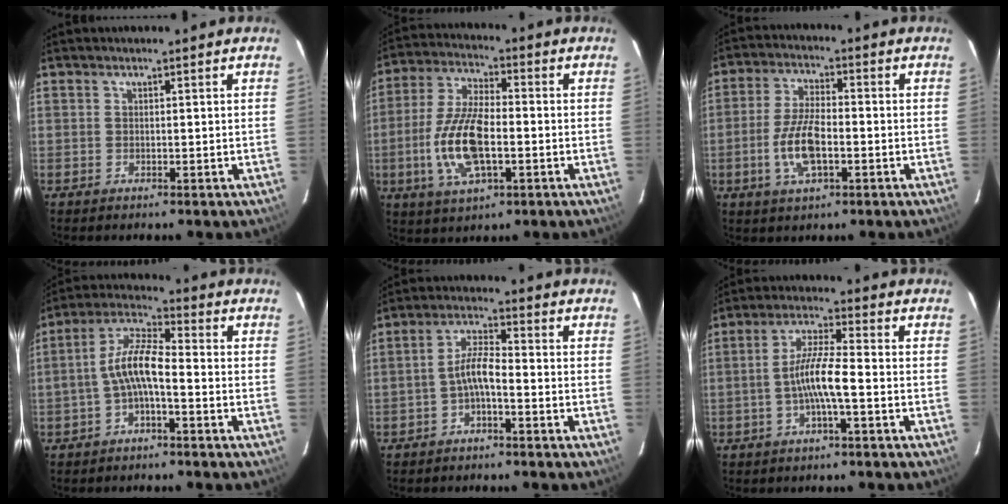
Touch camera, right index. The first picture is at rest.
{"total": 13.5, "force": [-3.2, 5.5, 12.0], "torque": [-0.255, -0.004, -0.059]}
{"total": 9.0, "force": [-2.7, 3.5, 7.8], "torque": [-0.164, -0.001, -0.050]}
{"total": 7.3, "force": [-2.5, 2.0, 6.6], "torque": [-0.148, 0.019, -0.048]}
{"total": 4.5, "force": [-2.2, 1.0, 3.8], "torque": [-0.083, 0.014, -0.040]}
{"total": 7.1, "force": [-2.1, 0.4, 6.8], "torque": [-0.140, 0.007, -0.040]}